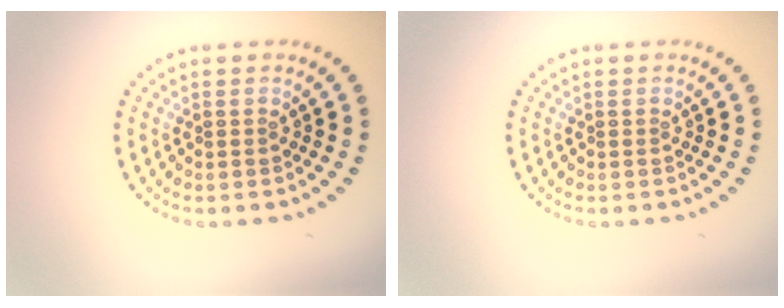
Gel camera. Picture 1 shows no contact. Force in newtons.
{"total": 0.0}